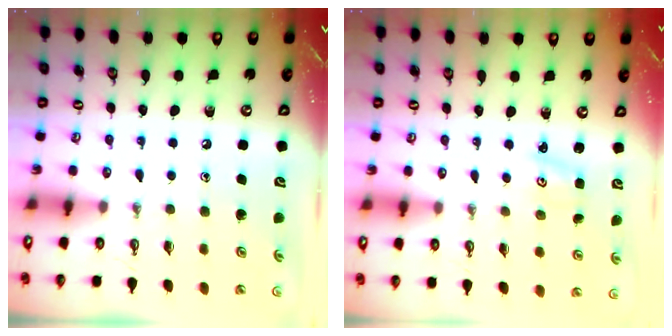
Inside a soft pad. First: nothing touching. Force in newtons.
{"total": 1.3, "press": 1.3, "slide": 0.2}